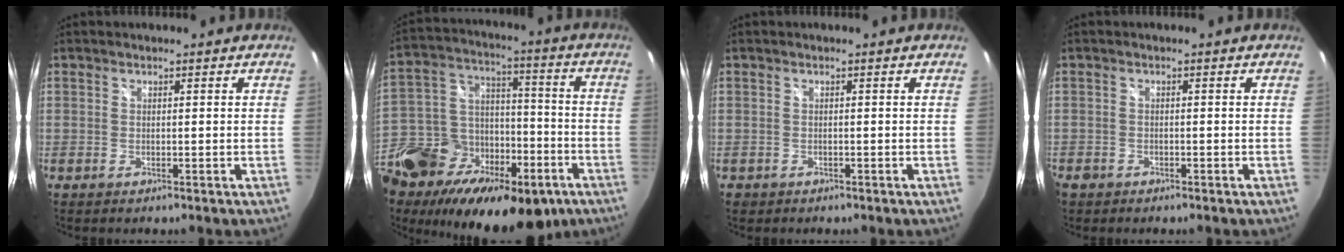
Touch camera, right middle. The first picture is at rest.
{"total": 35.5, "force": [-22.1, 18.3, 20.9], "torque": [-0.425, -0.012, -0.337]}
{"total": 1.4, "force": [-0.8, 1.1, 0.4], "torque": [-0.012, -0.001, -0.010]}
{"total": 2.1, "force": [-1.5, 1.4, 0.5], "torque": [-0.014, -0.003, -0.029]}